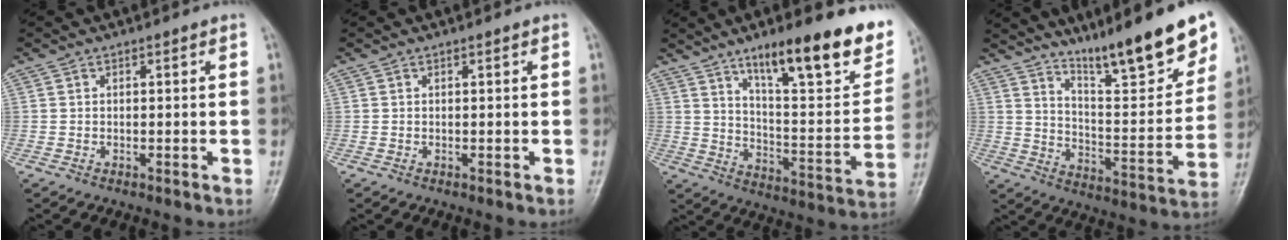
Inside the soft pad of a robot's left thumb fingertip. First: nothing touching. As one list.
[{"total": 0.0}, {"total": 23.5, "force": [14.5, 6.0, 17.5], "torque": [-0.216, -0.062, 0.227]}, {"total": 18.8, "force": [13.6, 3.3, 12.5], "torque": [-0.149, -0.081, 0.221]}]